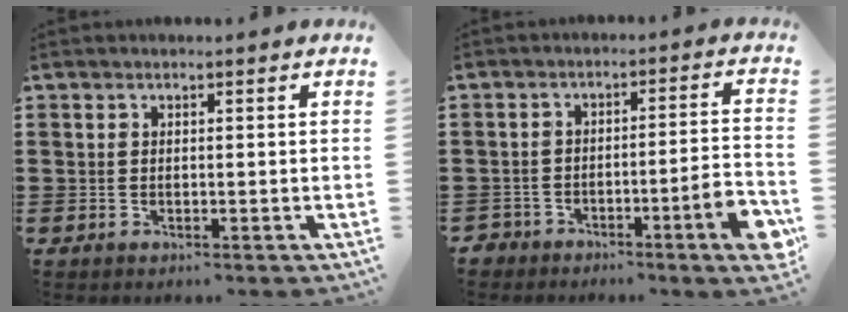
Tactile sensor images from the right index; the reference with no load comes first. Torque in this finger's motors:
{"motor_torque": [1.02, -0.40, 0.16, 0.09]}